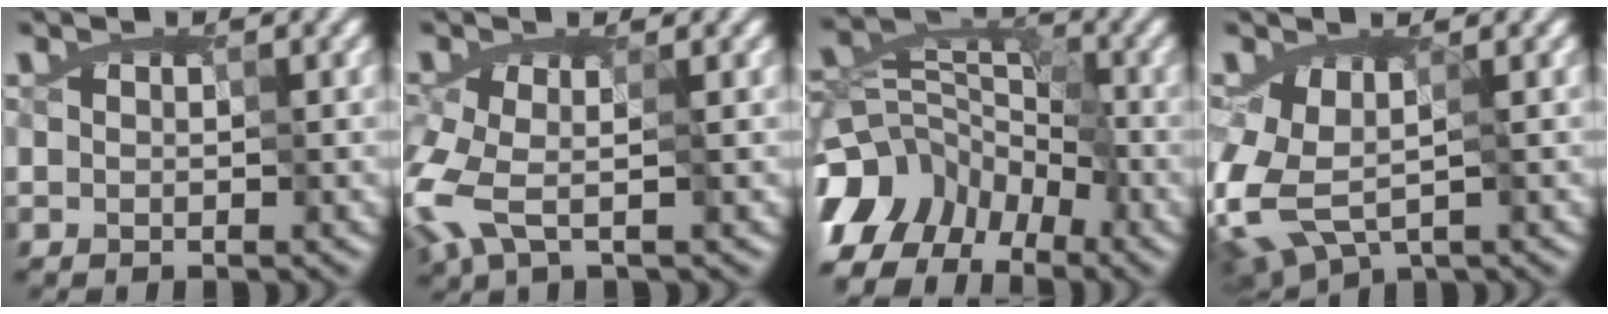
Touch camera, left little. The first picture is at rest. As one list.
[{"total": 4.6, "force": [-1.7, 1.8, 3.9], "torque": [-0.100, 0.004, -0.045]}, {"total": 10.1, "force": [-7.5, 6.1, 2.9], "torque": [-0.049, 0.020, -0.137]}, {"total": 5.6, "force": [-1.6, 3.1, 4.4], "torque": [-0.089, -0.007, -0.030]}]